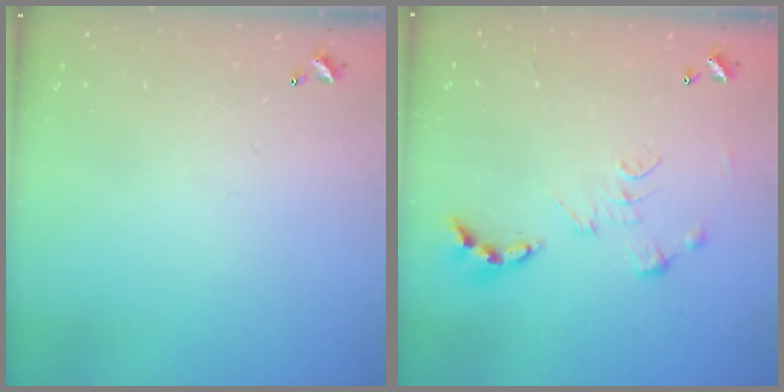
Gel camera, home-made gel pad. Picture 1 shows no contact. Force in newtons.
{"total": 0.0}